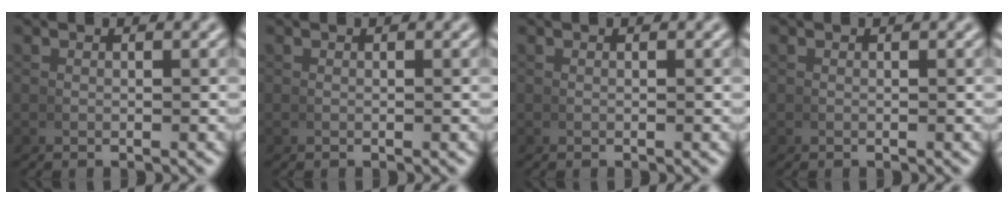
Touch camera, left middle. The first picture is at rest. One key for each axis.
{"total": 0.0}
{"total": 0.0}
{"total": 0.0}